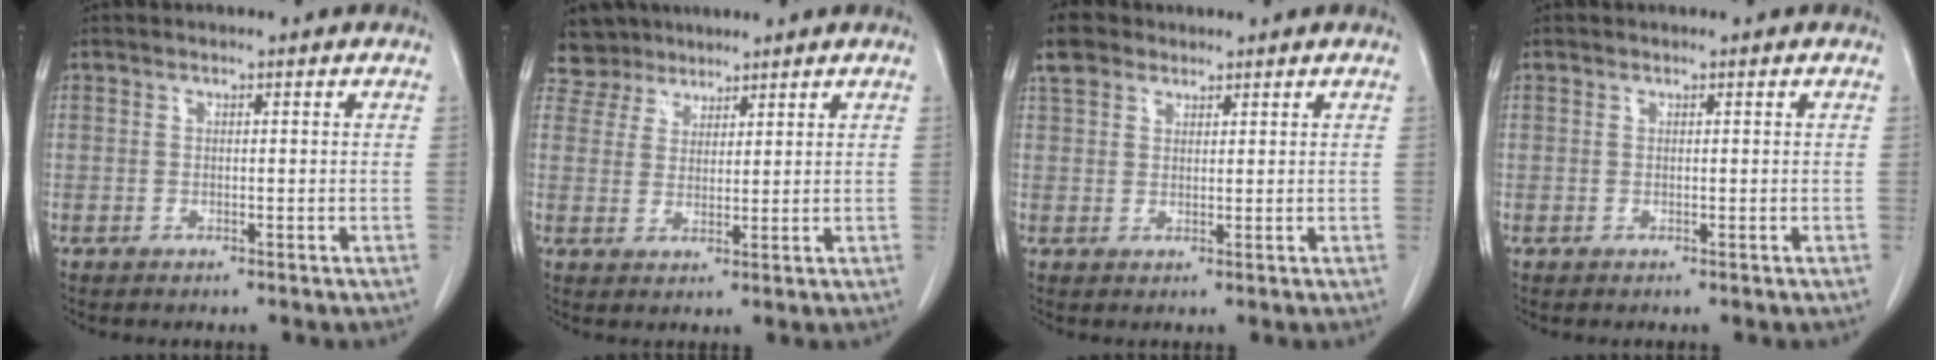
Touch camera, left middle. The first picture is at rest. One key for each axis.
{"total": 4.7, "fx": 4.0, "fy": 2.4, "fz": -0.8, "tx": 0.016, "ty": 0.009, "tz": 0.074}
{"total": 4.0, "fx": 2.8, "fy": 2.6, "fz": 1.4, "tx": -0.035, "ty": 0.020, "tz": 0.056}
{"total": 0.0}